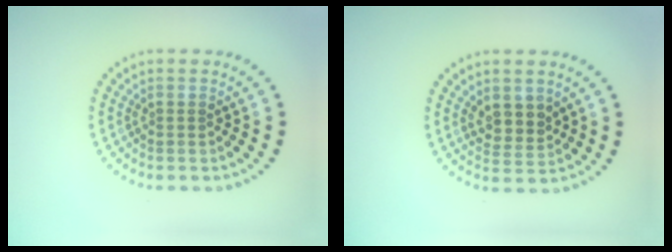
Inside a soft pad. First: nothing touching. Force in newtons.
{"total": 2.4, "press": 2.2, "slide": 1.1}